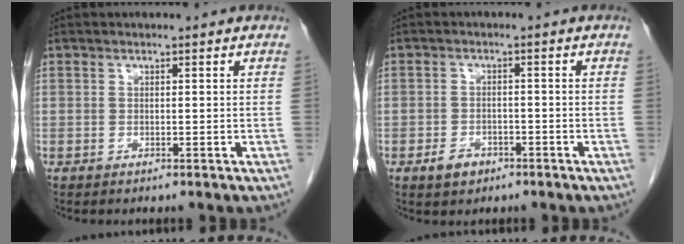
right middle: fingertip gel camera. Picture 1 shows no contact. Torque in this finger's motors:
{"motor_torque": [0.42, -0.55, 0.04, 0.00]}